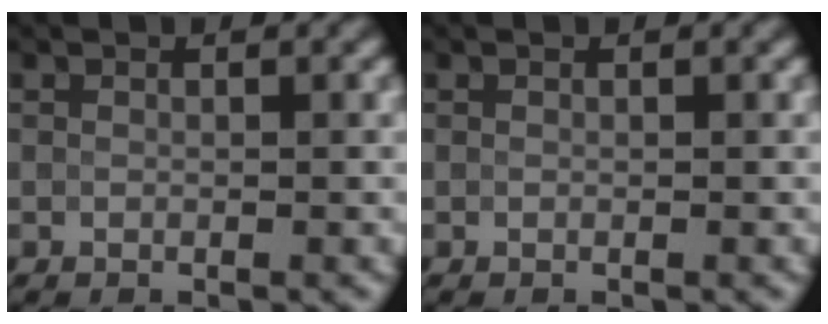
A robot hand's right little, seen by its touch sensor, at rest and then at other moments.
{"total": 0.0}